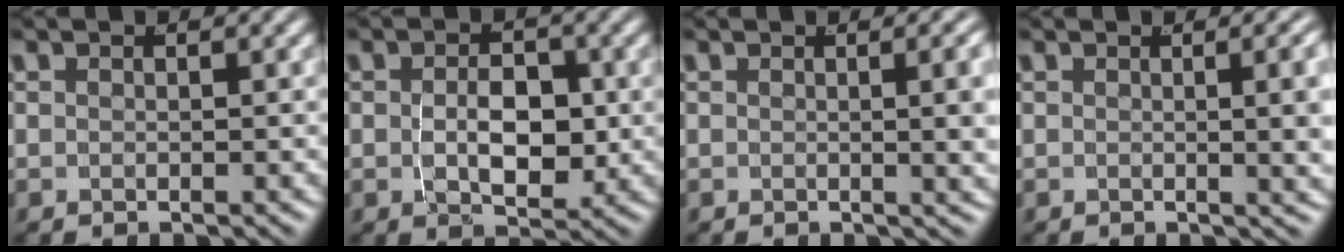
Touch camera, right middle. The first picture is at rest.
{"total": 4.2, "force": [-0.3, 2.2, 3.6], "torque": [-0.055, -0.013, 0.002]}
{"total": 4.1, "force": [0.7, 0.7, 4.0], "torque": [-0.025, 0.017, 0.001]}
{"total": 4.7, "force": [0.8, 0.8, 4.5], "torque": [-0.029, 0.021, 0.000]}